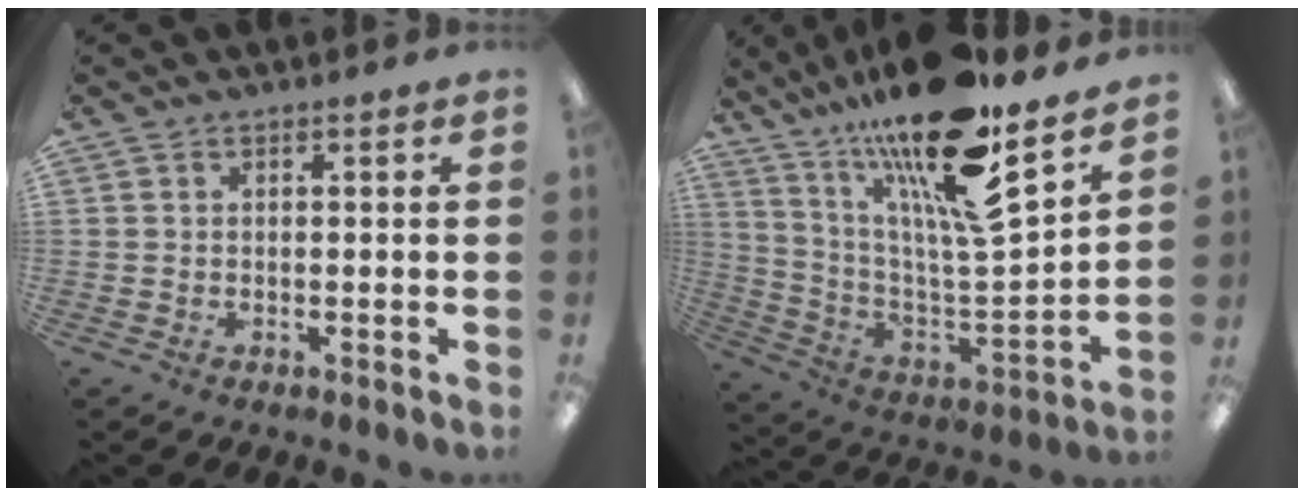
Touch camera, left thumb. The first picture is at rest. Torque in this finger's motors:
{"motor_torque": [1.80, 0.55, 2.53, -0.25, 0.40]}